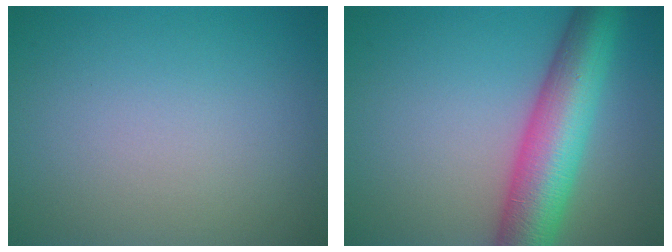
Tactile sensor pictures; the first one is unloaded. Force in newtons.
{"total": 9.1, "press": 9.1, "slide": 0.3}